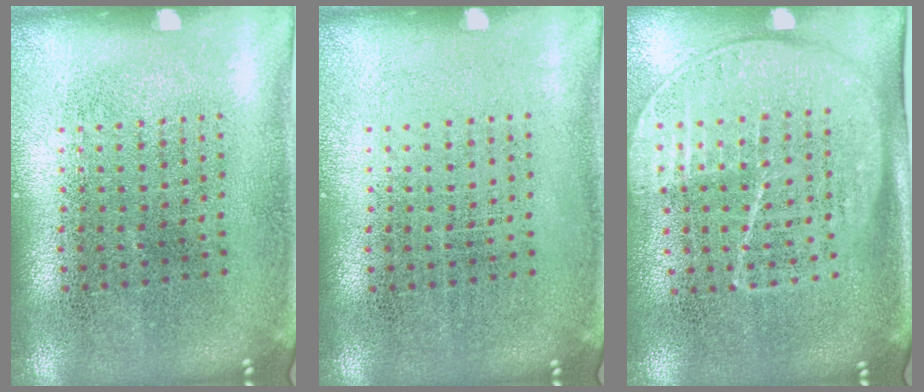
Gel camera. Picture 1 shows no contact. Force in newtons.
{"total": 0.0}
{"total": 1.7, "press": 1.4, "slide": 1.0}